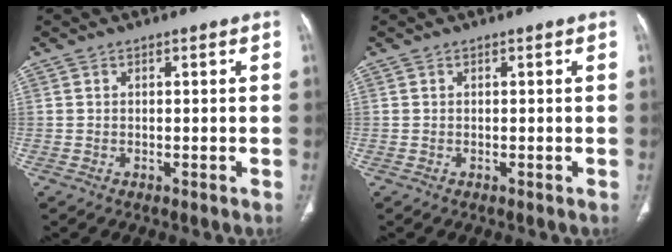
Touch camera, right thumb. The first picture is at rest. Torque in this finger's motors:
{"motor_torque": [0.12, -0.03, -0.06, 0.12, -0.03]}